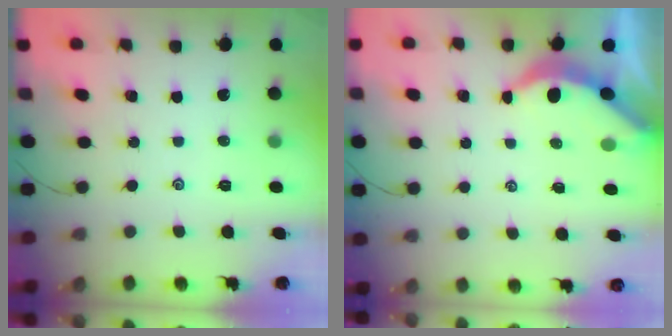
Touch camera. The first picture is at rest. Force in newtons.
{"total": 4.7, "press": 4.7, "slide": 0.5}